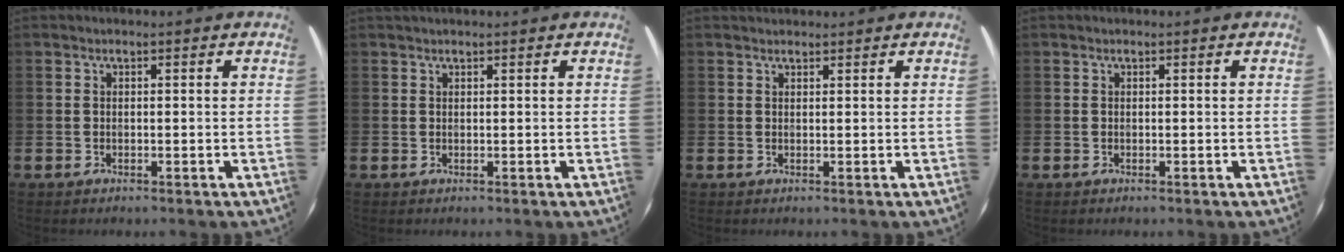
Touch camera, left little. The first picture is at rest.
{"total": 0.6, "force": [0.5, 0.0, 0.1], "torque": [-0.003, 0.000, 0.011]}
{"total": 0.9, "force": [0.9, 0.3, -0.1], "torque": [0.010, -0.001, 0.016]}
{"total": 0.0}